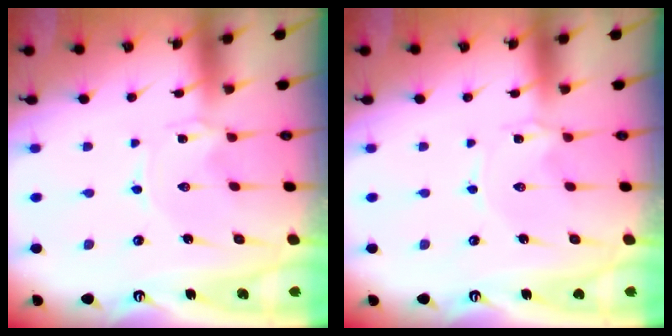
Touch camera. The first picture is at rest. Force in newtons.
{"total": 0.9, "press": 0.9, "slide": 0.2}